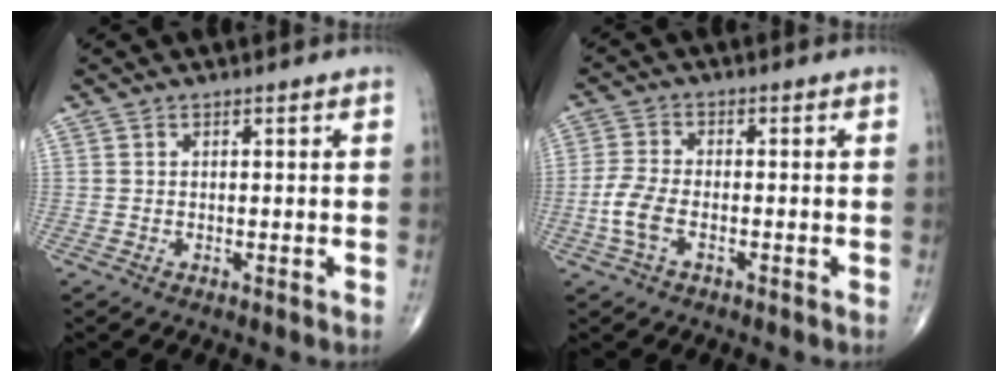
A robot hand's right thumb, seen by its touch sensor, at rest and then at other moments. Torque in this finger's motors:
{"motor_torque": [0.18, -0.05, 0.45, -0.34, 0.19]}